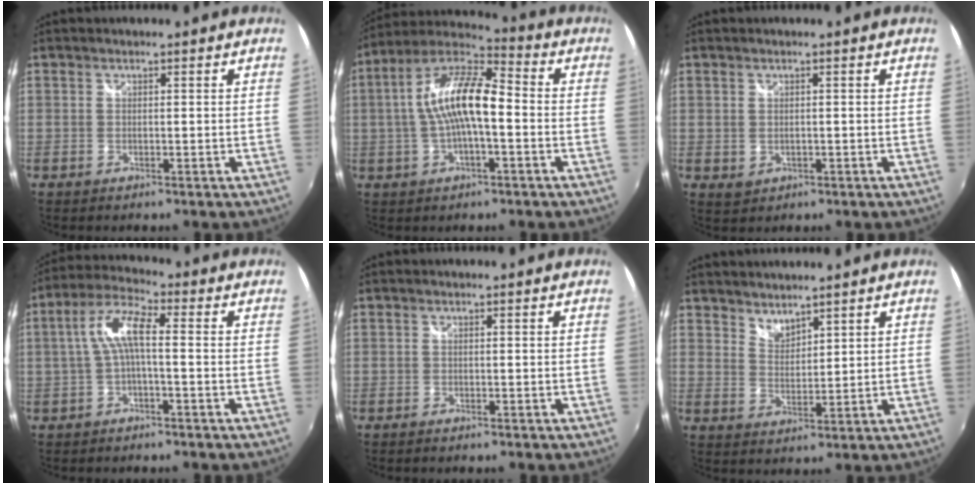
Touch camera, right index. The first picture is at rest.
{"total": 13.6, "force": [-0.8, 4.5, 12.8], "torque": [-0.245, 0.019, -0.022]}
{"total": 2.1, "force": [-0.1, 1.8, 1.1], "torque": [-0.020, -0.002, 0.002]}
{"total": 6.8, "force": [-0.7, 1.7, 6.5], "torque": [-0.144, 0.019, -0.015]}
{"total": 1.0, "force": [-0.9, 0.3, 0.4], "torque": [-0.011, -0.004, -0.017]}
{"total": 3.6, "force": [3.3, 1.2, 0.7], "torque": [-0.005, -0.001, 0.059]}